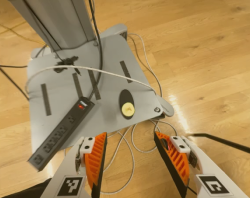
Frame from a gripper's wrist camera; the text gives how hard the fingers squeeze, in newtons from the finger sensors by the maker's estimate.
{"total": 0.0}